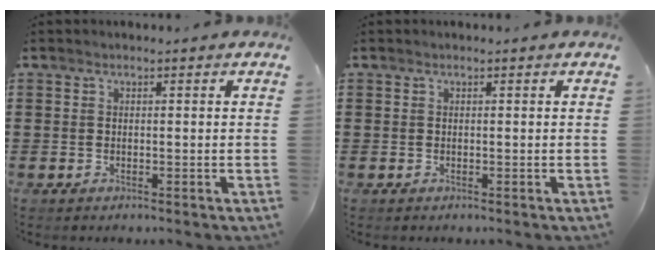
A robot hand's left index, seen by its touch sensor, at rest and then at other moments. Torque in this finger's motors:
{"motor_torque": [0.00, 0.00, 0.00, 0.00]}